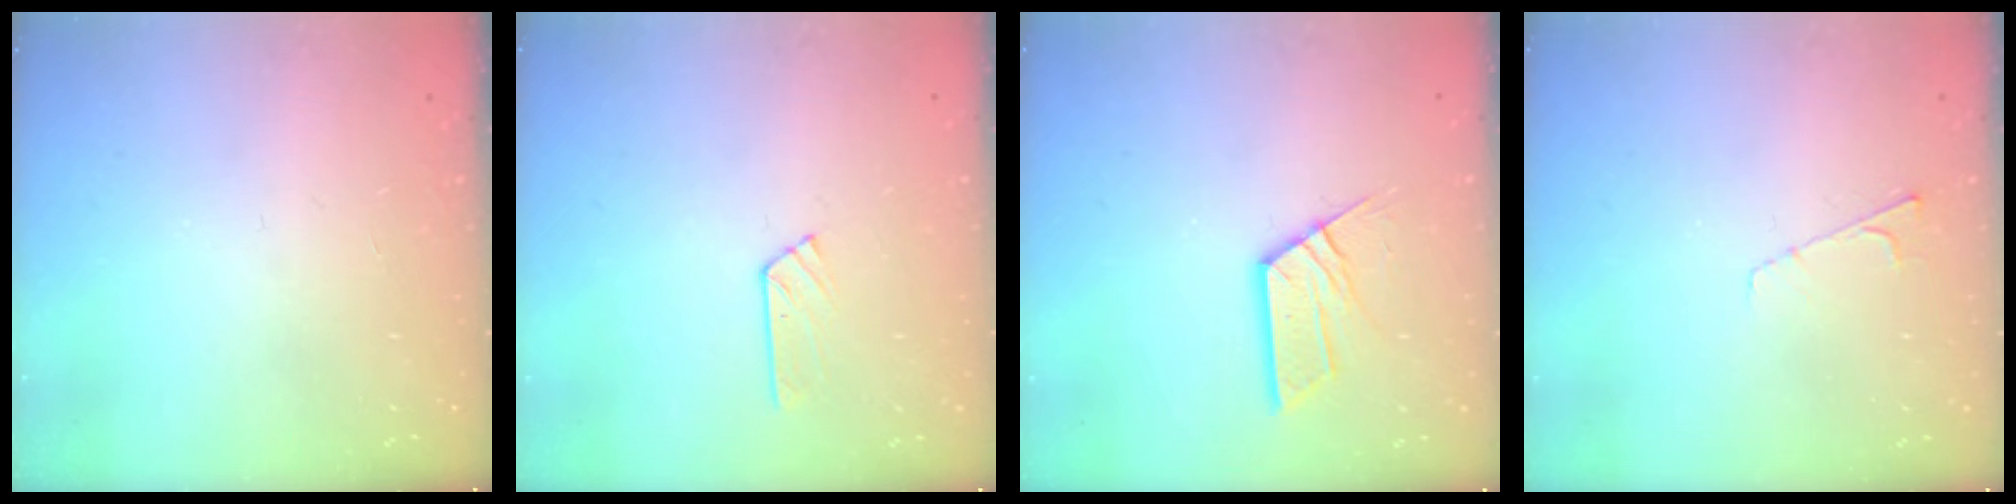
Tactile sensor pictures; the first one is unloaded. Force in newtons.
{"total": 5.3, "press": 5.2, "slide": 0.5}
{"total": 10.2, "press": 10.1, "slide": 0.9}
{"total": 4.8, "press": 4.8, "slide": 0.5}